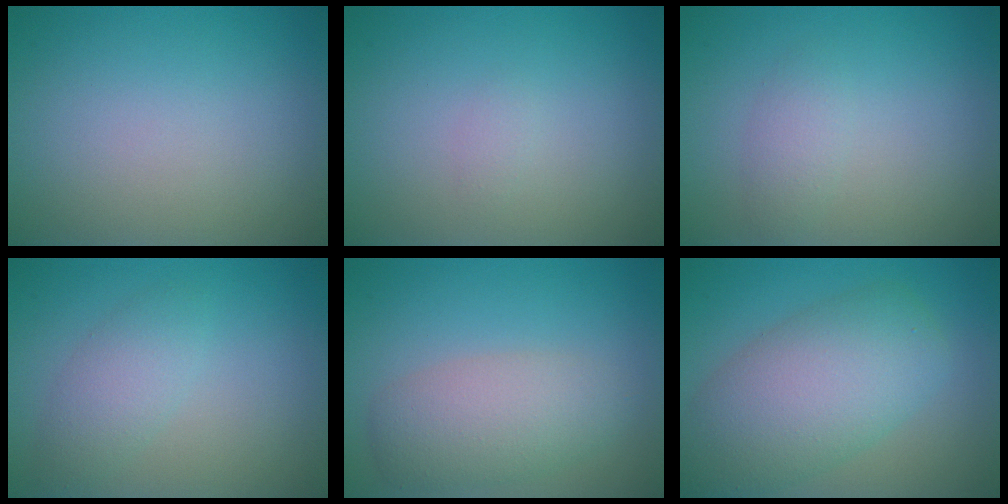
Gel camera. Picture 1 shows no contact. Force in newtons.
{"total": 0.6, "press": 0.6, "slide": 0.1}
{"total": 1.5, "press": 1.5, "slide": 0.1}
{"total": 2.5, "press": 2.5, "slide": 0.1}
{"total": 4.3, "press": 4.3, "slide": 0.1}
{"total": 8.0, "press": 7.9, "slide": 0.4}